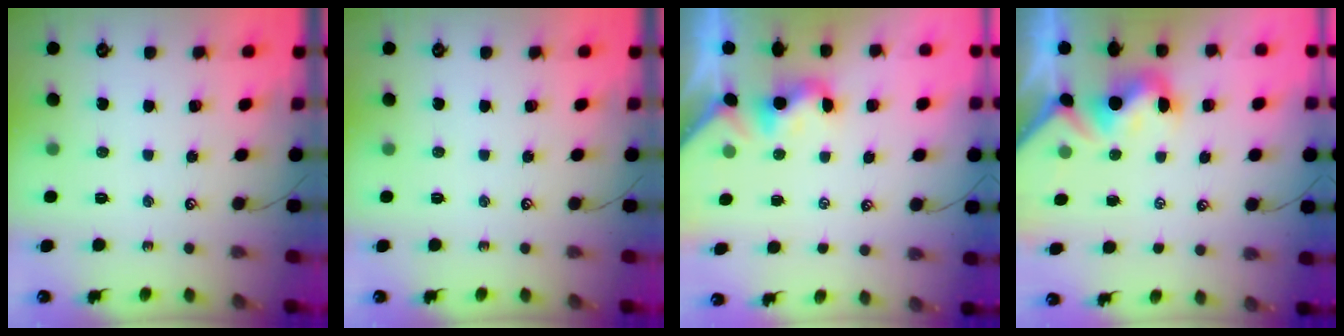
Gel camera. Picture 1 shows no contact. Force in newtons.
{"total": 0.0}
{"total": 1.9, "press": 1.9, "slide": 0.5}
{"total": 2.2, "press": 2.2, "slide": 0.6}